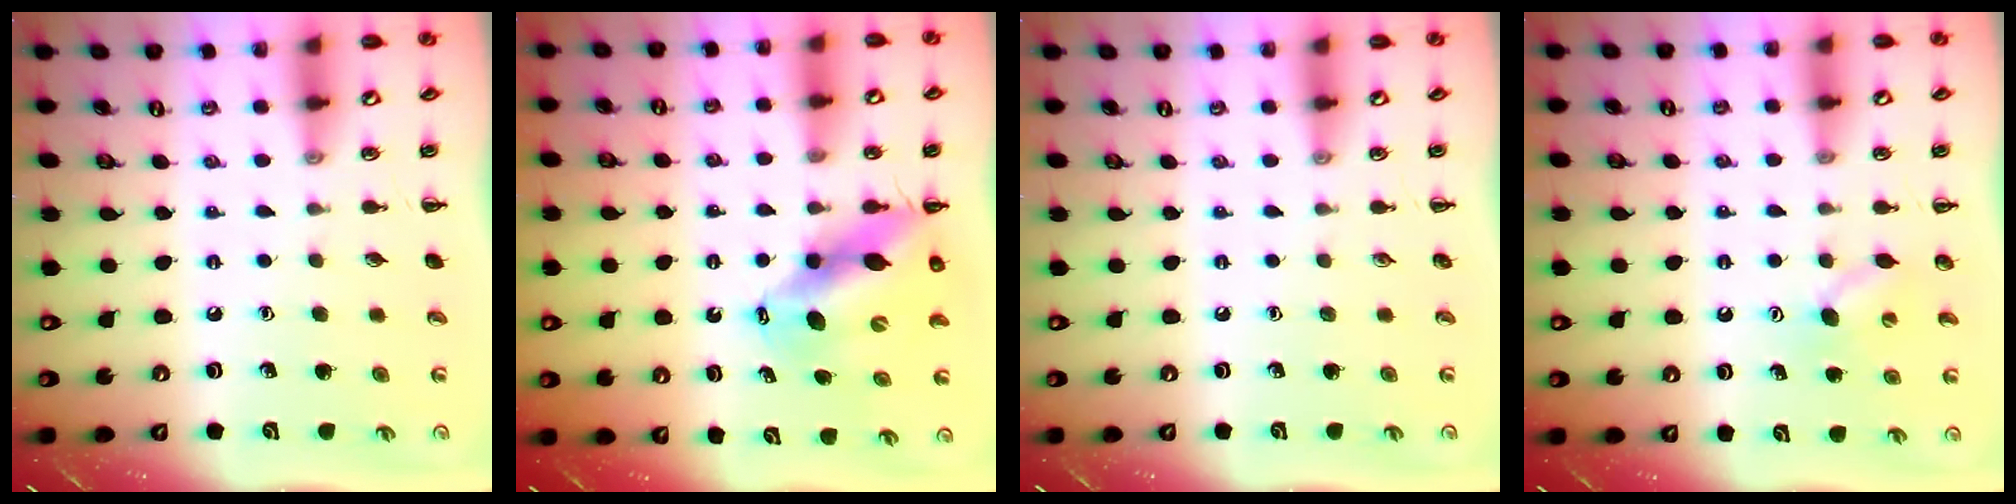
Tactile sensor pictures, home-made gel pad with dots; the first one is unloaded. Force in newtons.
{"total": 11.3, "press": 10.9, "slide": 2.9}
{"total": 0.0}
{"total": 5.2, "press": 5.1, "slide": 1.1}